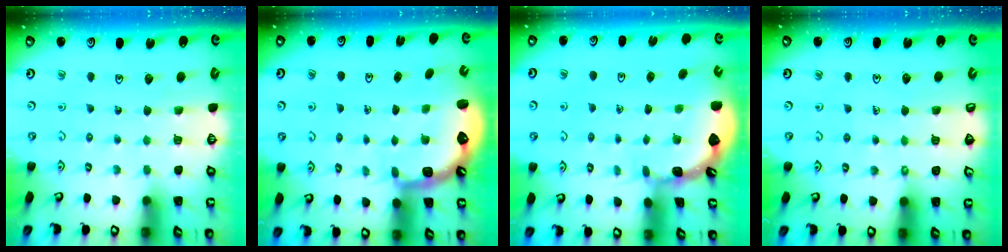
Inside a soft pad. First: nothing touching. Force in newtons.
{"total": 2.9, "press": 2.4, "slide": 1.6}
{"total": 1.7, "press": 1.7, "slide": 0.1}
{"total": 0.9, "press": 0.9, "slide": 0.1}